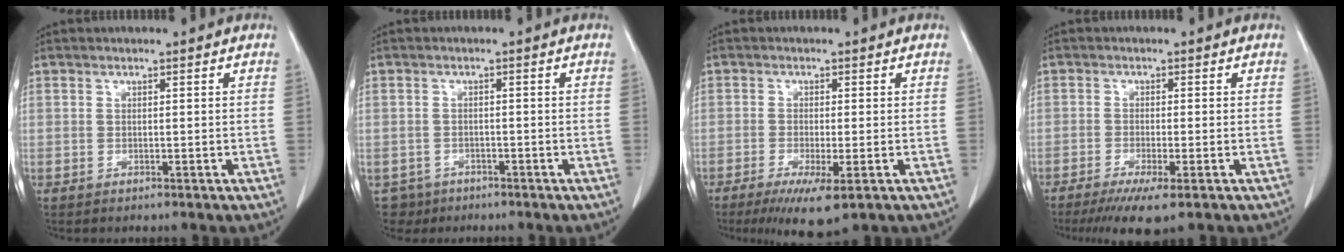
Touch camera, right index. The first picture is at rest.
{"total": 3.9, "force": [-2.4, 3.0, -0.4], "torque": [0.007, 0.007, -0.040]}
{"total": 6.3, "force": [-3.4, 0.8, 5.2], "torque": [-0.086, -0.019, -0.052]}
{"total": 5.8, "force": [-3.7, 0.3, 4.4], "torque": [-0.070, -0.016, -0.059]}